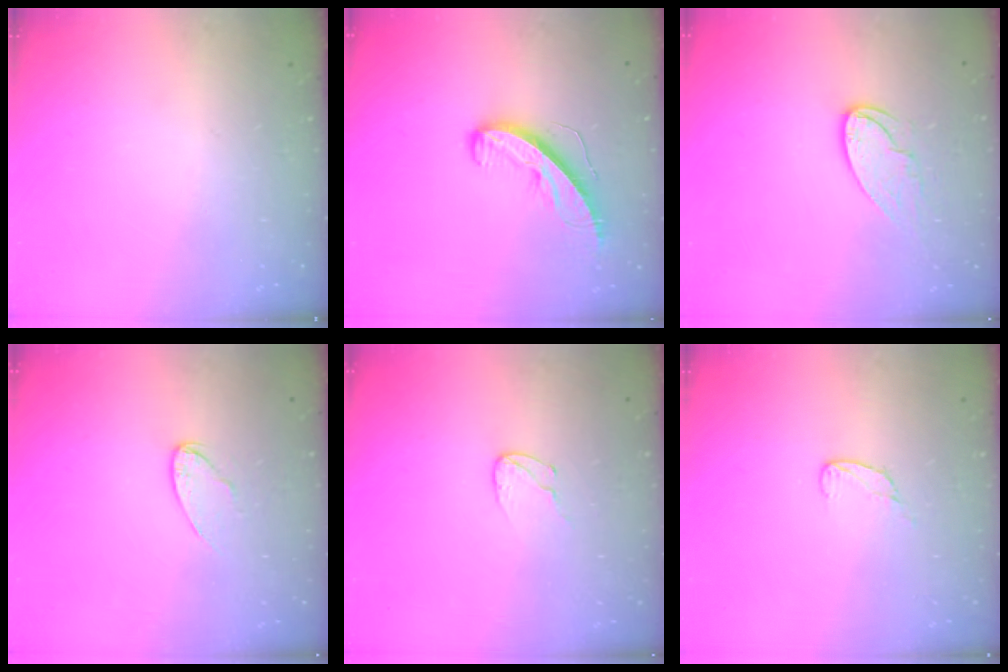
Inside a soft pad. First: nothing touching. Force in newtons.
{"total": 8.6, "press": 8.6, "slide": 0.2}
{"total": 8.4, "press": 8.4, "slide": 0.5}
{"total": 7.6, "press": 7.6, "slide": 0.3}
{"total": 5.4, "press": 5.4, "slide": 0.3}
{"total": 4.3, "press": 4.3, "slide": 0.4}